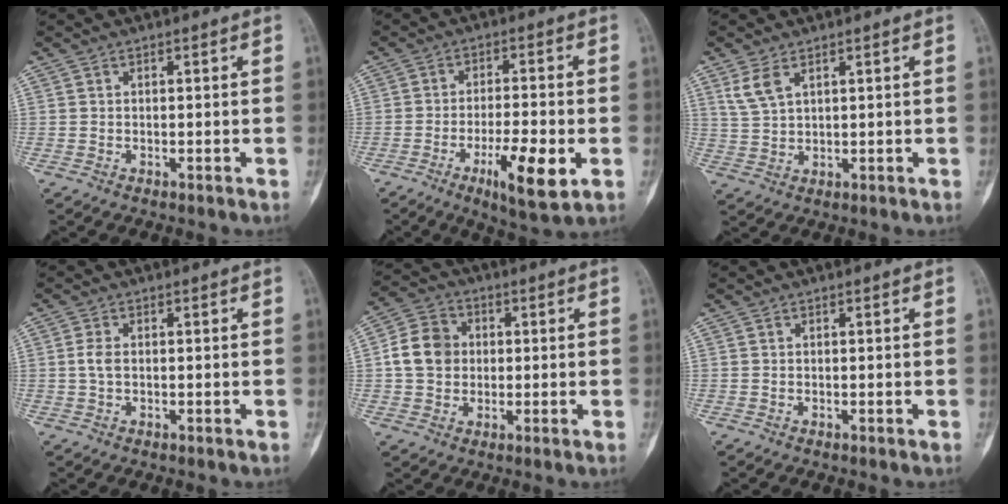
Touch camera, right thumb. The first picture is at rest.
{"total": 10.6, "force": [-3.8, 2.4, 9.6], "torque": [-0.158, 0.000, -0.060]}
{"total": 4.3, "force": [2.4, 2.0, 2.9], "torque": [-0.065, -0.004, 0.059]}
{"total": 2.2, "force": [0.0, 1.2, 1.9], "torque": [-0.041, 0.002, -0.003]}
{"total": 8.8, "force": [0.4, 7.5, 4.6], "torque": [-0.065, 0.013, -0.002]}
{"total": 0.0}